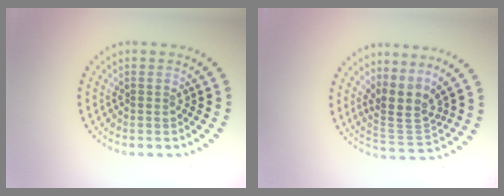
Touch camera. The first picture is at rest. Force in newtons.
{"total": 3.4, "press": 2.4, "slide": 2.5}